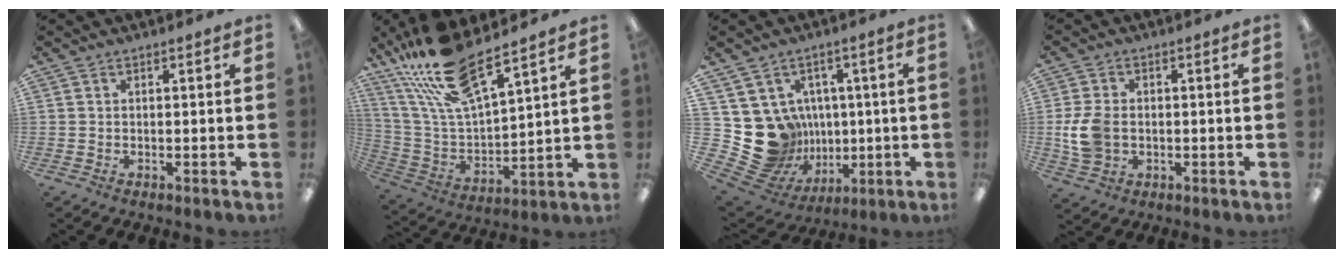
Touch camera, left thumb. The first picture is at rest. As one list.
[{"total": 18.8, "force": [15.0, 4.9, 10.3], "torque": [-0.216, -0.084, 0.265]}, {"total": 14.7, "force": [-0.3, 14.0, 4.5], "torque": [-0.114, -0.023, 0.024]}, {"total": 8.5, "force": [-0.6, 6.3, 5.7], "torque": [-0.122, 0.005, -0.011]}]